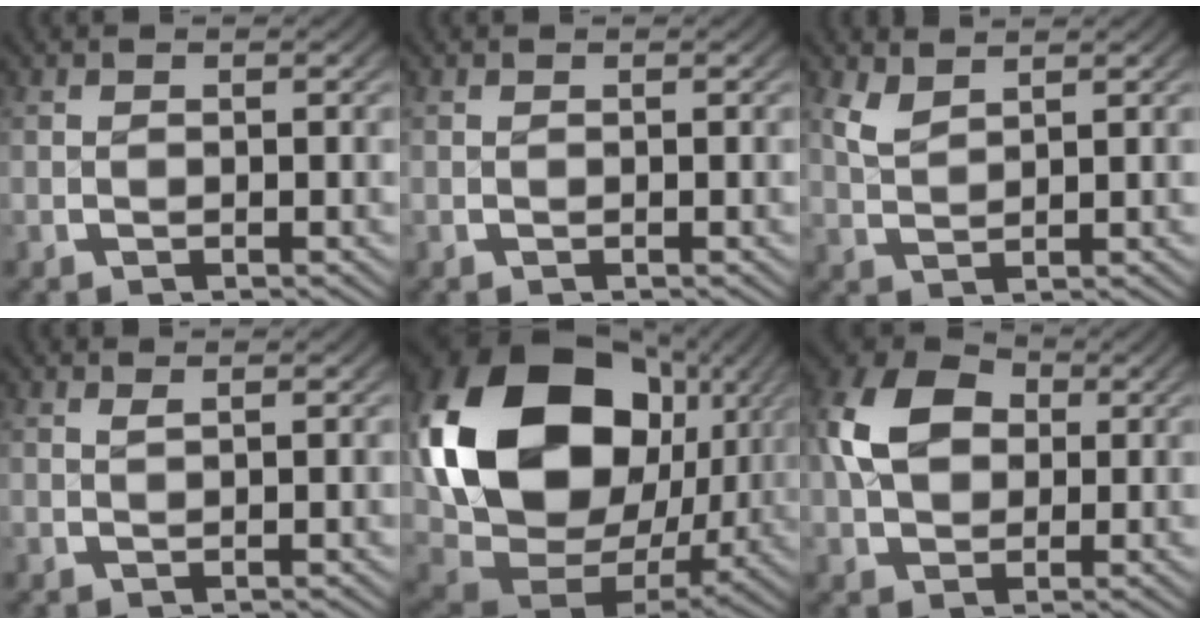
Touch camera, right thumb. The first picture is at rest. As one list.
[{"total": 0.0}, {"total": 2.4, "force": [2.0, 0.6, 1.2], "torque": [-0.033, -0.002, 0.051]}, {"total": 0.6, "force": [0.5, 0.0, 0.3], "torque": [-0.006, 0.001, 0.013]}, {"total": 23.5, "force": [1.3, 15.6, 17.5], "torque": [-0.361, -0.049, 0.052]}, {"total": 8.7, "force": [2.1, 6.2, 5.7], "torque": [-0.133, -0.010, 0.047]}]